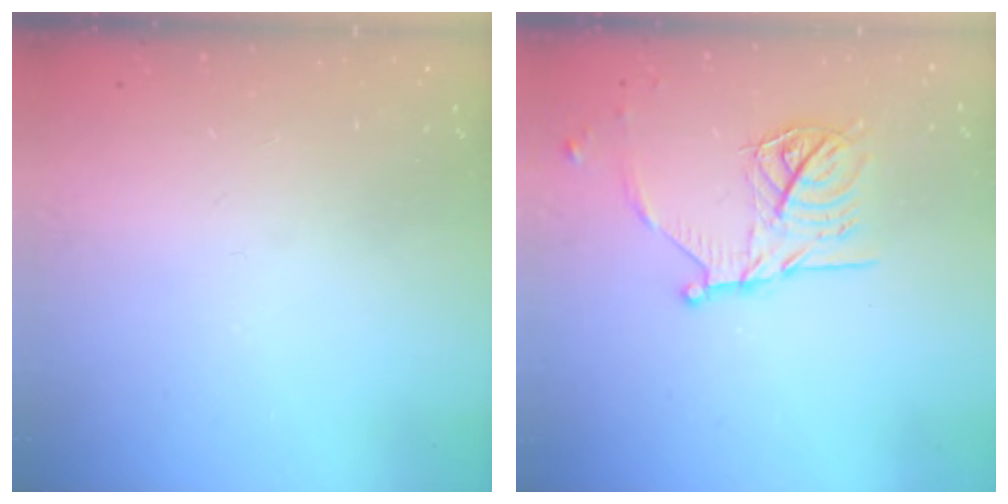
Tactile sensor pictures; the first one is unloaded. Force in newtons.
{"total": 16.4, "press": 16.4, "slide": 0.9}